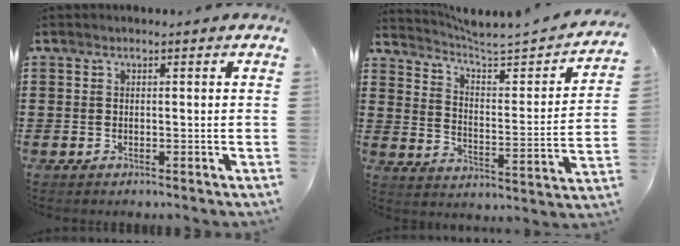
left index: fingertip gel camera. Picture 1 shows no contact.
{"total": 3.7, "force": [3.4, 0.2, 1.4], "torque": [-0.050, -0.033, 0.047]}